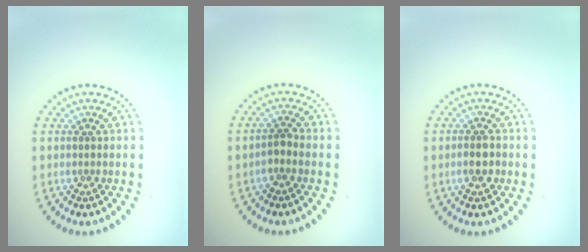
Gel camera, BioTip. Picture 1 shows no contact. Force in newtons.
{"total": 1.2, "press": 1.0, "slide": 0.6}
{"total": 1.7, "press": 1.7, "slide": 0.2}